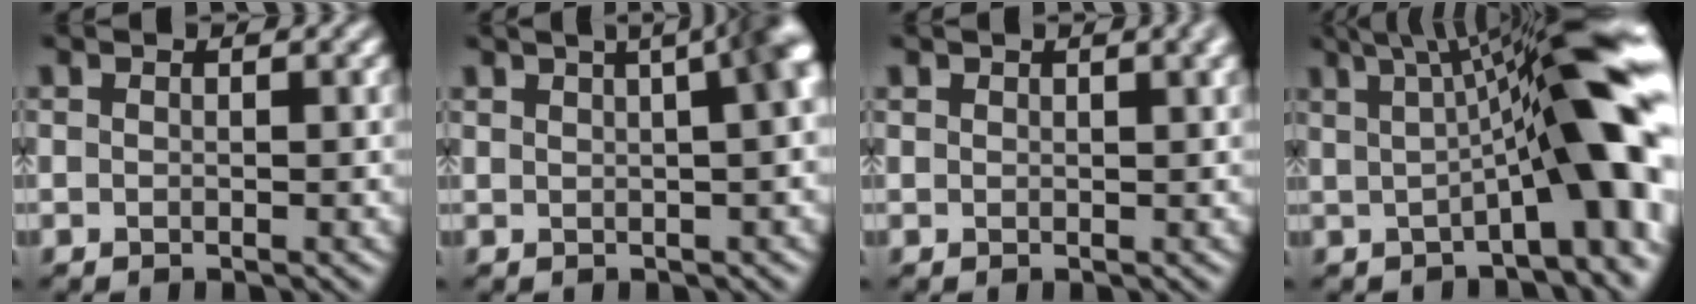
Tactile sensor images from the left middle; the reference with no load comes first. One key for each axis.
{"total": 11.8, "fx": 2.7, "fy": 6.5, "fz": 9.5, "tx": -0.046, "ty": 0.057, "tz": 0.014}
{"total": 1.7, "fx": 1.1, "fy": 0.8, "fz": 1.1, "tx": -0.001, "ty": 0.011, "tz": 0.018}
{"total": 11.8, "fx": 1.3, "fy": 2.4, "fz": 11.4, "tx": -0.142, "ty": 0.026, "tz": 0.020}